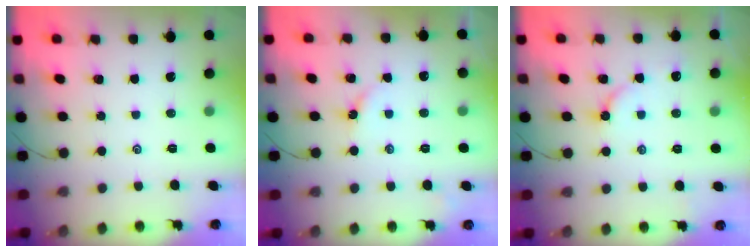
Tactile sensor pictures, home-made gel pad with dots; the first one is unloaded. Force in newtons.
{"total": 2.6, "press": 2.6, "slide": 0.3}
{"total": 3.7, "press": 3.7, "slide": 0.4}